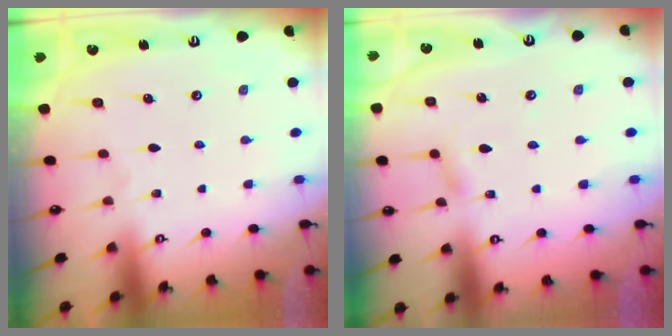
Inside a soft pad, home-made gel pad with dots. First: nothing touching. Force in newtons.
{"total": 5.3, "press": 5.3, "slide": 0.3}